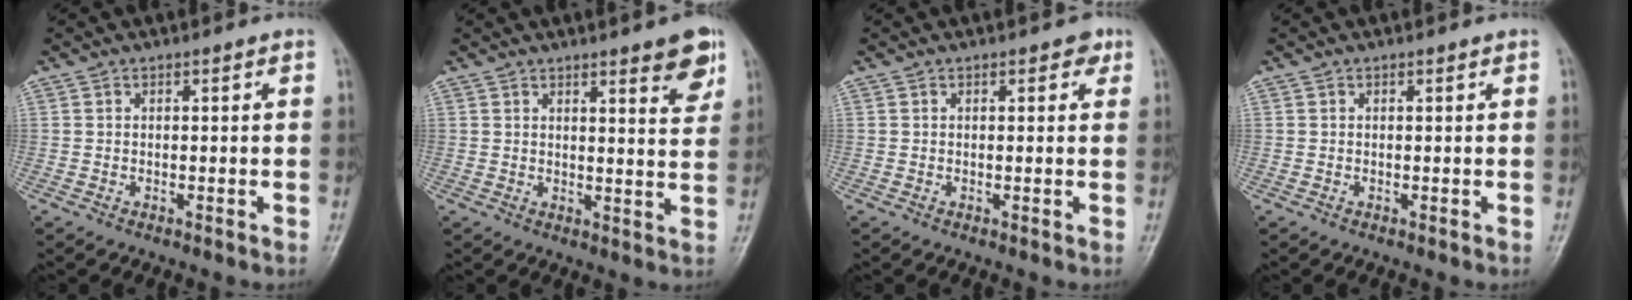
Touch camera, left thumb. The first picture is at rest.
{"total": 6.9, "force": [4.2, 1.4, 5.3], "torque": [-0.055, -0.024, 0.052]}
{"total": 1.6, "force": [0.9, 1.0, 0.9], "torque": [0.003, -0.001, 0.006]}
{"total": 0.0}